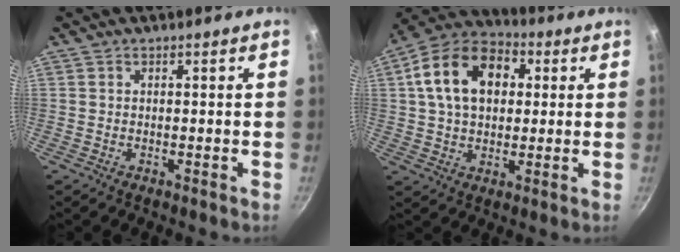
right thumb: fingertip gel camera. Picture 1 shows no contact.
{"total": 16.5, "force": [3.8, 11.4, 11.3], "torque": [-0.172, 0.023, 0.048]}